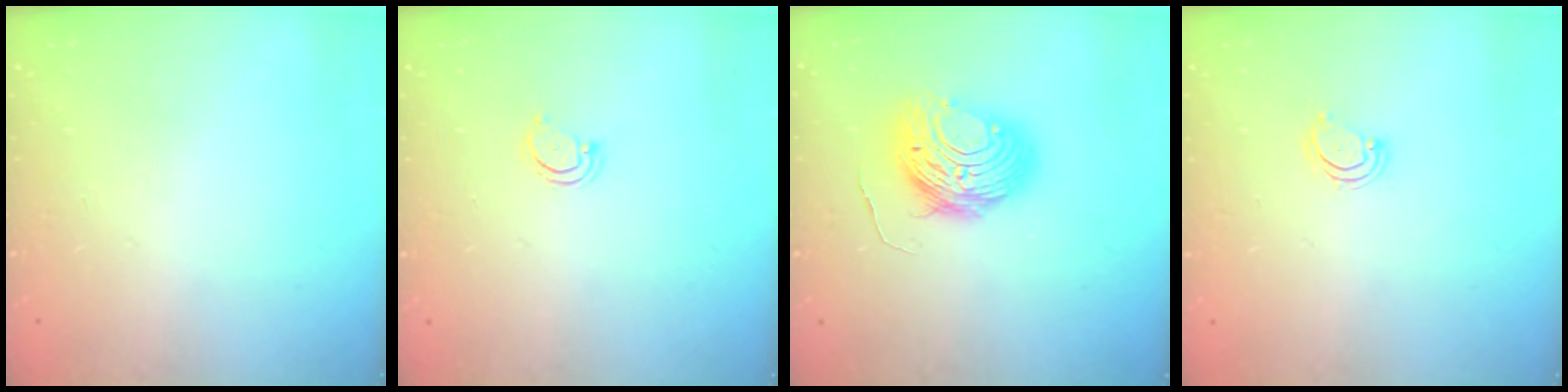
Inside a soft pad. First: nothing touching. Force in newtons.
{"total": 2.3, "press": 2.3, "slide": 0.2}
{"total": 9.5, "press": 9.5, "slide": 0.8}
{"total": 3.8, "press": 3.8, "slide": 0.4}